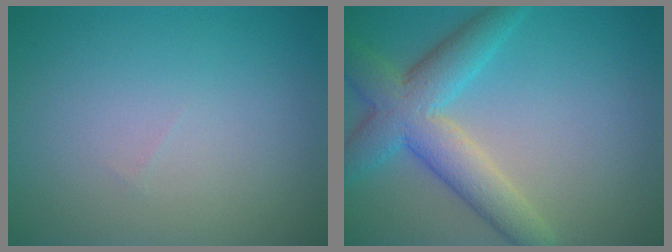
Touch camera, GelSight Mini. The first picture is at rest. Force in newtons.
{"total": 6.3, "press": 6.3, "slide": 0.4}